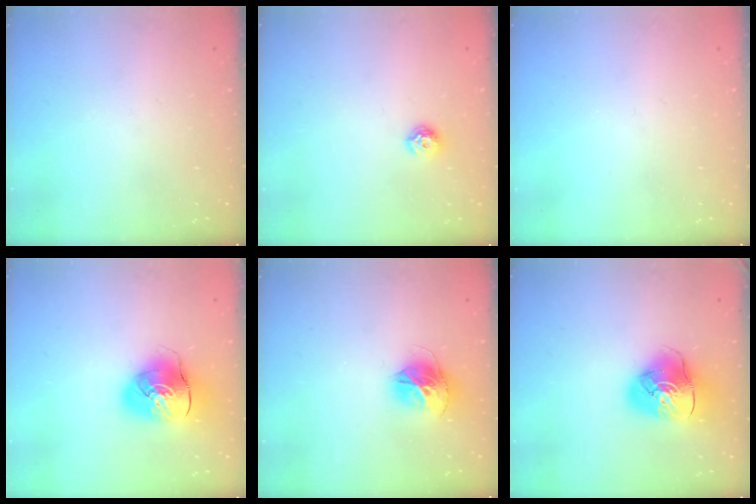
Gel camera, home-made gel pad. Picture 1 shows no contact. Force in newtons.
{"total": 7.1, "press": 7.1, "slide": 0.8}
{"total": 0.0}
{"total": 11.3, "press": 11.1, "slide": 2.0}
{"total": 13.0, "press": 12.9, "slide": 1.4}
{"total": 11.3, "press": 11.1, "slide": 1.7}